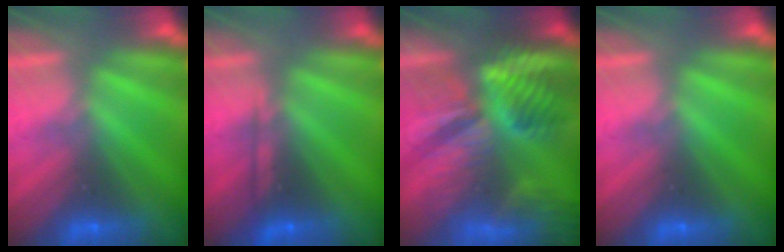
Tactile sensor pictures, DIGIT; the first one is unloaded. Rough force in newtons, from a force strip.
{"total": 2.2}
{"total": 8.5}
{"total": 0.0}